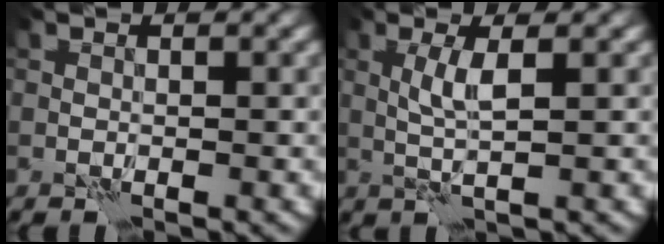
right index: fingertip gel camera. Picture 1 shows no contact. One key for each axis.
{"total": 2.3, "fx": 0.6, "fy": 0.1, "fz": 2.3, "tx": -0.052, "ty": 0.005, "tz": 0.009}